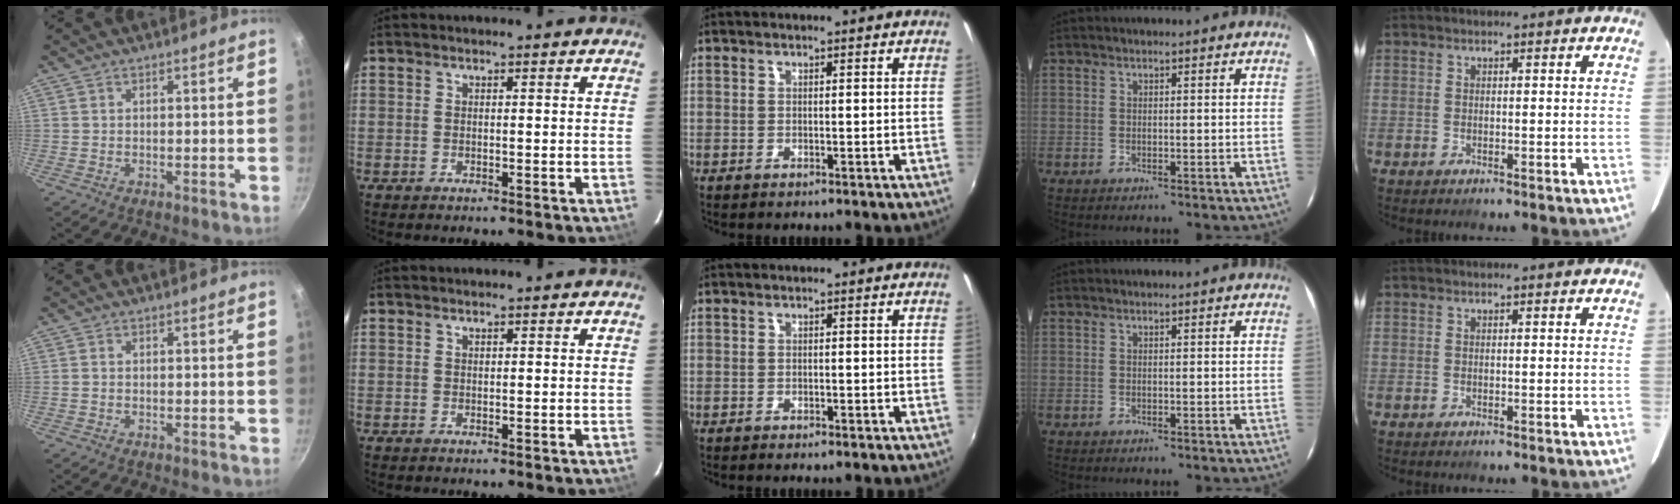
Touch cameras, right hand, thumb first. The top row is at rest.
{"thumb": {"total": 0.7, "force": [-0.2, 0.6, 0.3], "torque": [-0.006, 0.003, -0.004]}, "middle": {"total": 0.8, "force": [-0.7, 0.3, 0.4], "torque": [-0.010, -0.004, -0.013]}}